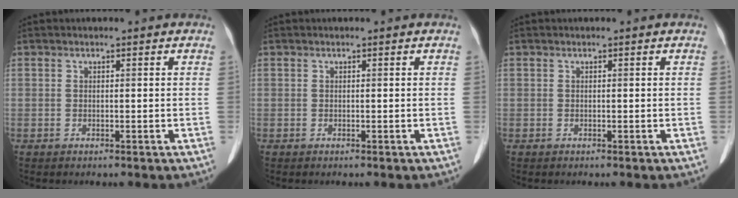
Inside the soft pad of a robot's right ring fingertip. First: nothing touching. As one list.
[{"total": 0.0}, {"total": 0.0}]